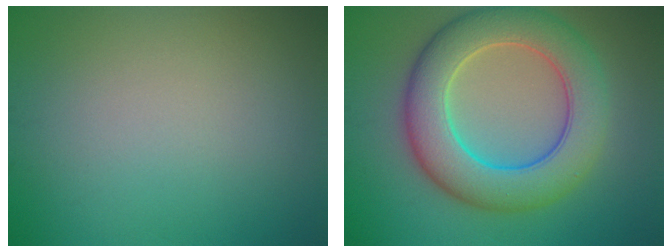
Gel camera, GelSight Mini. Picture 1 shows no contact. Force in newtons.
{"total": 9.2, "press": 9.2, "slide": 0.1}